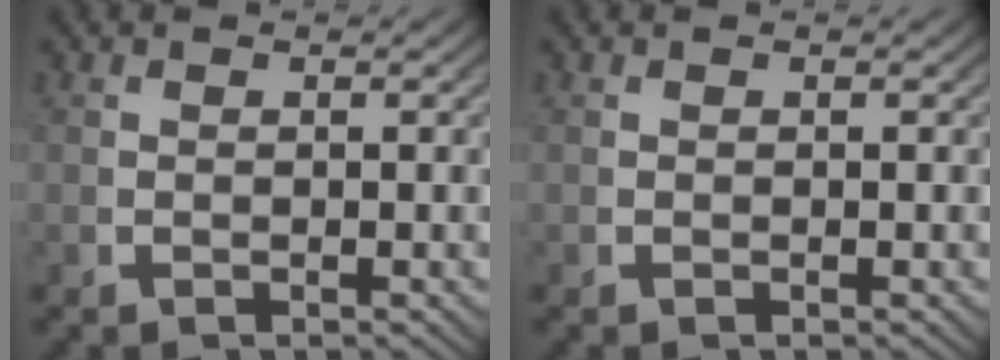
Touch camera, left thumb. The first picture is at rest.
{"total": 0.0}